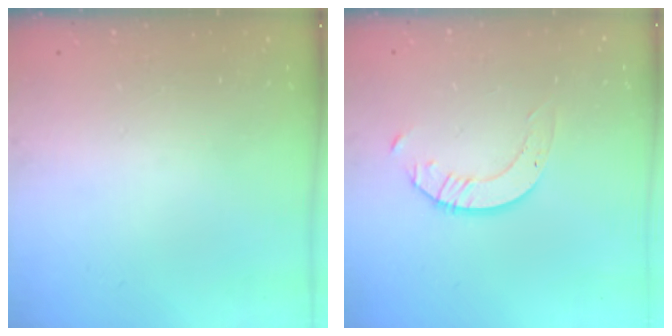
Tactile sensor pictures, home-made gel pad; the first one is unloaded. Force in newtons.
{"total": 2.1, "press": 2.1, "slide": 0.2}